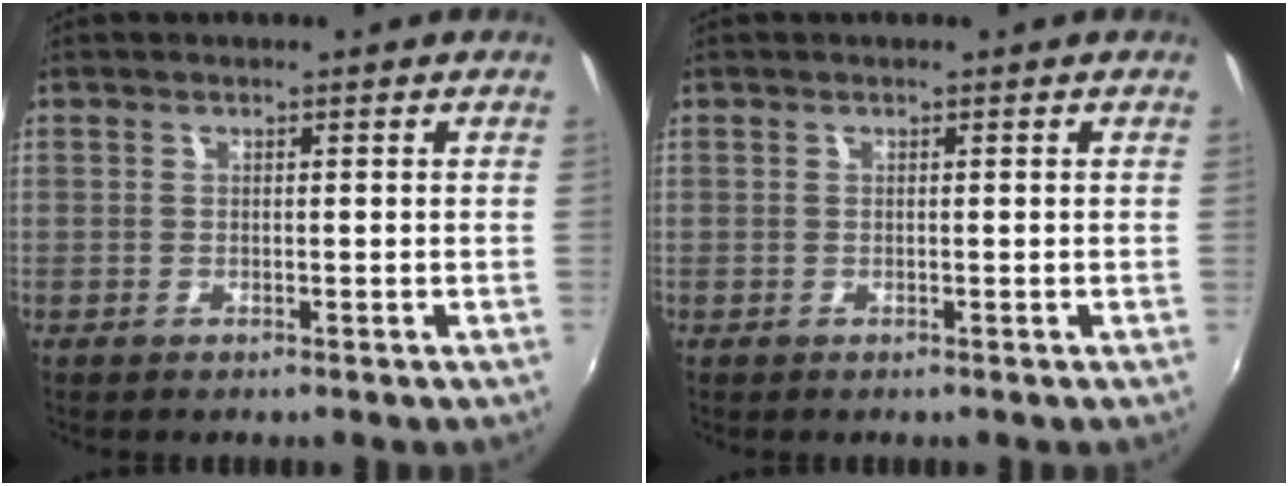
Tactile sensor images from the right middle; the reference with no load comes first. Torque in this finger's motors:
{"motor_torque": [0.00, 0.00, 0.00, 0.00]}